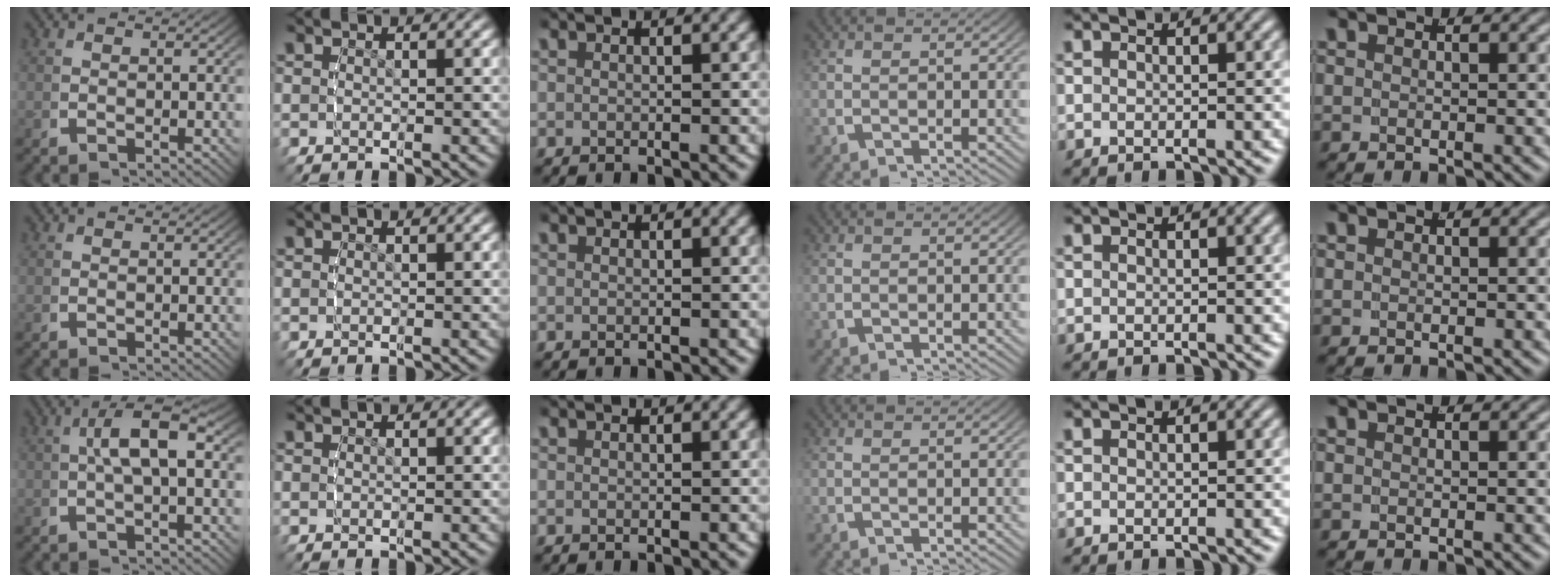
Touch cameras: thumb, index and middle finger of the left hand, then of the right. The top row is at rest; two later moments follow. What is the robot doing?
{"motion": "lift_and_place", "object": "legos"}